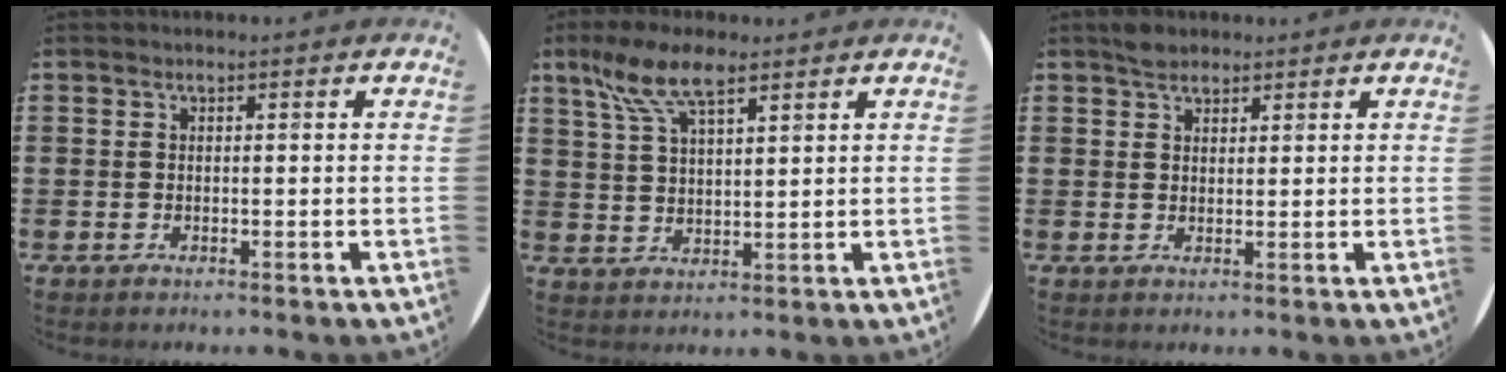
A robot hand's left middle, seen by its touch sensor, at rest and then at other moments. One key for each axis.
{"total": 8.0, "fx": 5.6, "fy": 2.6, "fz": 5.1, "tx": -0.115, "ty": -0.003, "tz": 0.100}
{"total": 2.0, "fx": 1.9, "fy": 0.8, "fz": 0.1, "tx": 0.003, "ty": 0.001, "tz": 0.035}